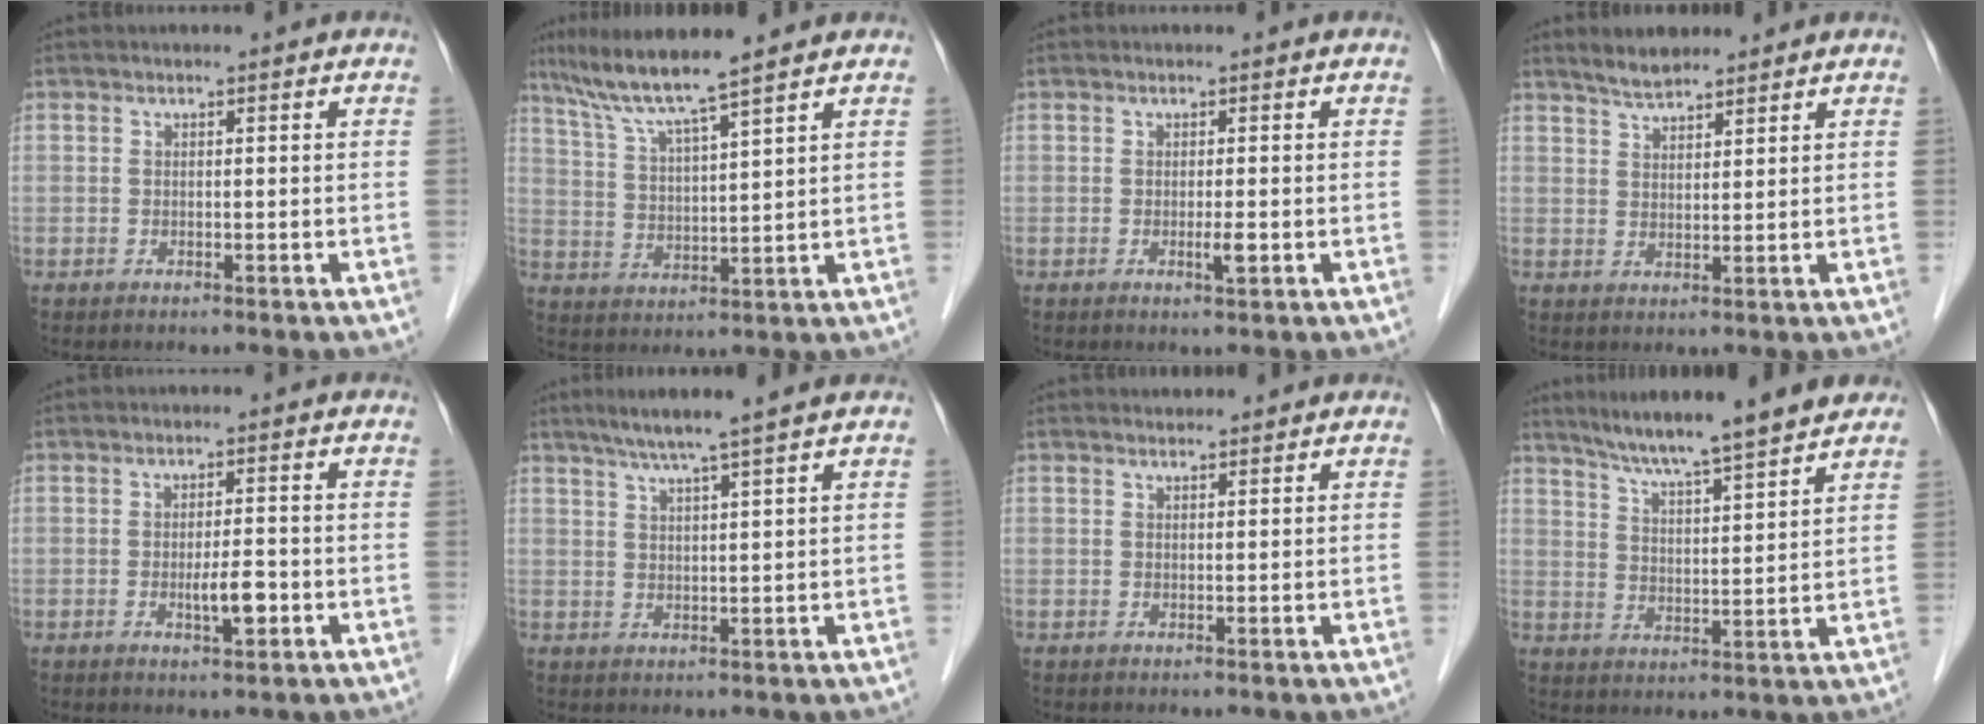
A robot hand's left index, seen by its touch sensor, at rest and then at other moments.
{"total": 9.3, "force": [7.5, -0.9, 5.4], "torque": [-0.101, 0.013, 0.138]}
{"total": 1.3, "force": [-0.3, 0.1, 1.2], "torque": [-0.022, -0.004, -0.003]}
{"total": 4.3, "force": [3.9, 1.1, 1.5], "torque": [-0.035, 0.011, 0.072]}
{"total": 3.4, "force": [-1.0, 0.7, 3.2], "torque": [-0.056, -0.001, -0.014]}
{"total": 6.2, "force": [4.7, -1.3, 3.8], "torque": [-0.064, 0.012, 0.083]}
{"total": 1.3, "force": [1.2, 0.3, 0.2], "torque": [-0.011, 0.009, 0.022]}
{"total": 13.7, "force": [11.7, 0.6, 7.1], "torque": [-0.109, 0.016, 0.172]}